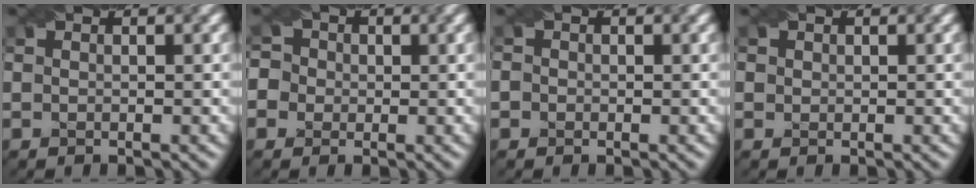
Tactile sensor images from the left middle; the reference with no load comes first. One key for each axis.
{"total": 6.6, "fx": 0.2, "fy": 6.2, "fz": 2.1, "tx": -0.042, "ty": 0.033, "tz": -0.028}
{"total": 0.8, "fx": -0.3, "fy": 0.8, "fz": 0.0, "tx": 0.009, "ty": 0.003, "tz": -0.011}
{"total": 0.8, "fx": 0.3, "fy": 0.7, "fz": 0.2, "tx": -0.001, "ty": 0.002, "tz": 0.007}